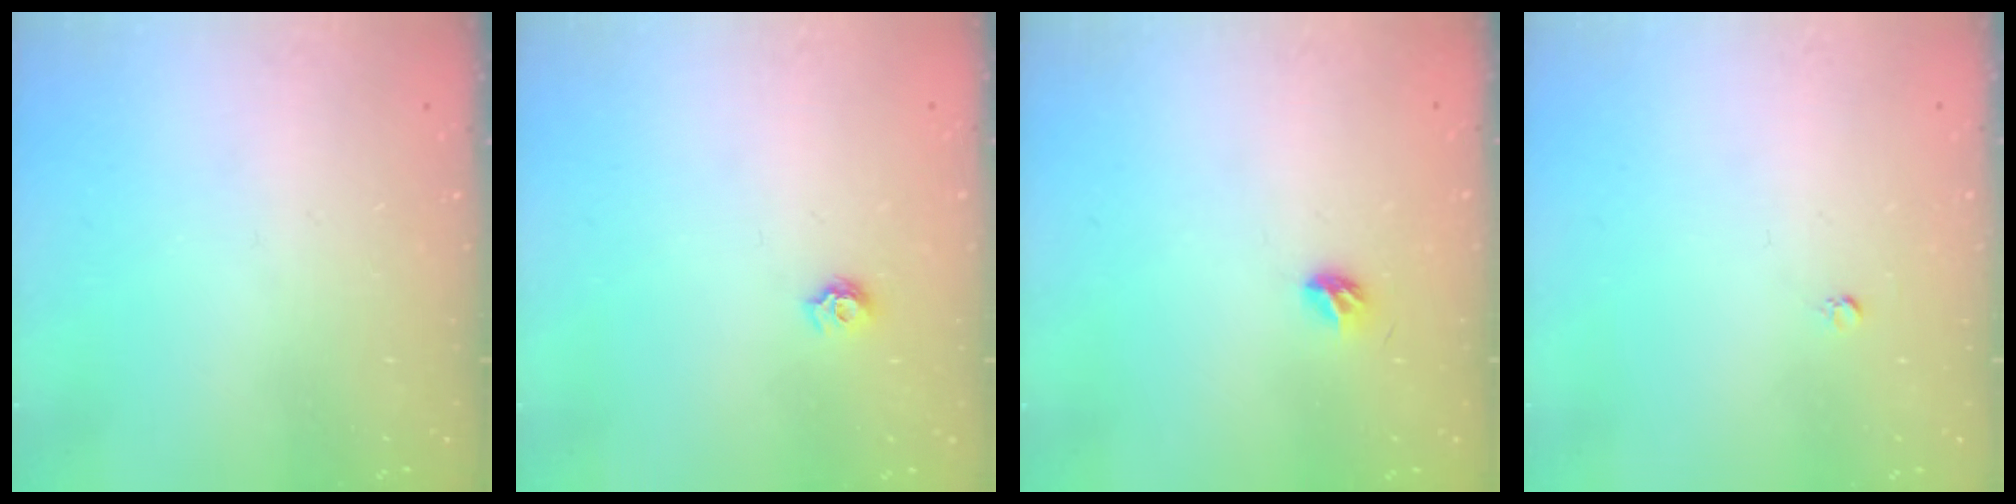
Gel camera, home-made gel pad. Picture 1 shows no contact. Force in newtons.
{"total": 5.7, "press": 5.7, "slide": 0.6}
{"total": 4.0, "press": 3.9, "slide": 1.0}
{"total": 2.5, "press": 2.5, "slide": 0.2}